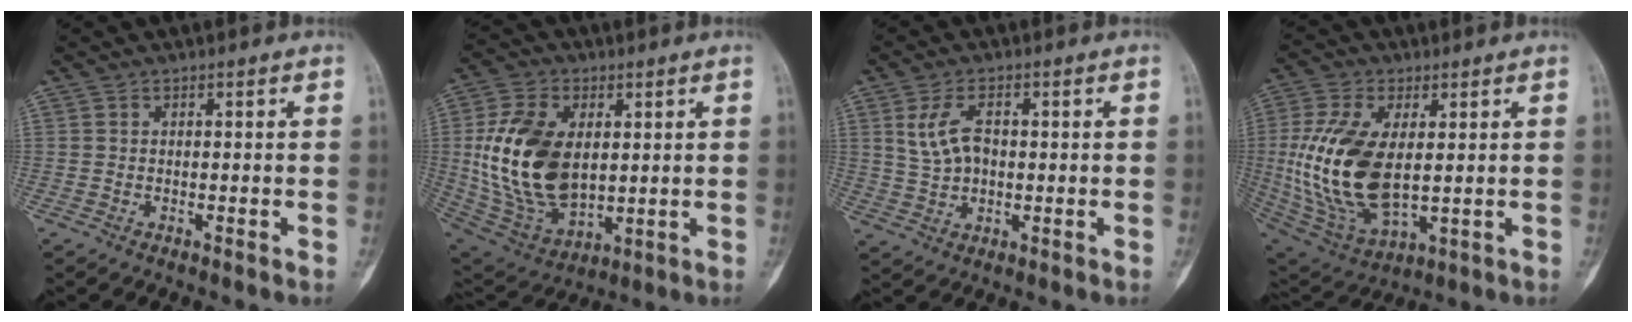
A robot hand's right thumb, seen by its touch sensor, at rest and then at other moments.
{"total": 20.3, "force": [2.1, 12.7, 15.7], "torque": [-0.288, -0.013, 0.055]}
{"total": 6.3, "force": [1.2, 3.9, 4.8], "torque": [-0.088, 0.012, 0.026]}
{"total": 19.2, "force": [1.2, 10.4, 16.2], "torque": [-0.337, -0.011, 0.038]}